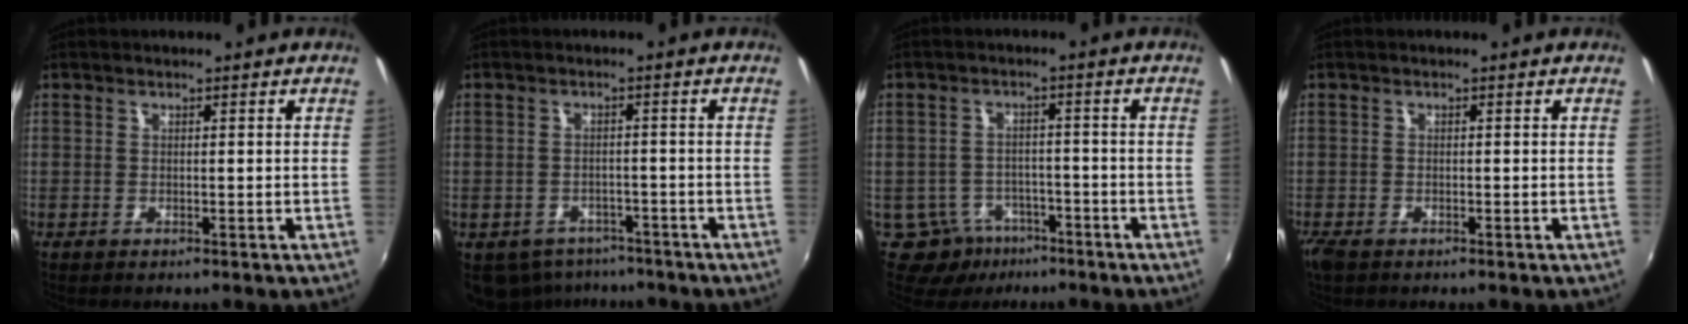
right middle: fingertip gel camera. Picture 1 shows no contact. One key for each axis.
{"total": 8.2, "fx": -5.8, "fy": 5.2, "fz": 2.5, "tx": -0.070, "ty": -0.007, "tz": -0.073}
{"total": 6.8, "fx": -4.4, "fy": 5.0, "fz": 1.2, "tx": -0.033, "ty": 0.016, "tz": -0.059}
{"total": 2.4, "fx": -1.7, "fy": 1.0, "fz": 1.3, "tx": -0.029, "ty": -0.009, "tz": -0.034}